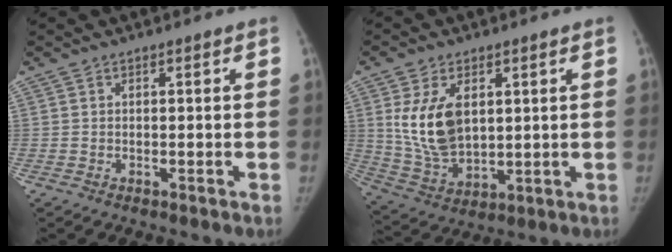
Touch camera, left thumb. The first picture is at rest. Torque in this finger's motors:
{"motor_torque": [0.66, 0.55, 1.09, -0.94, 0.32]}